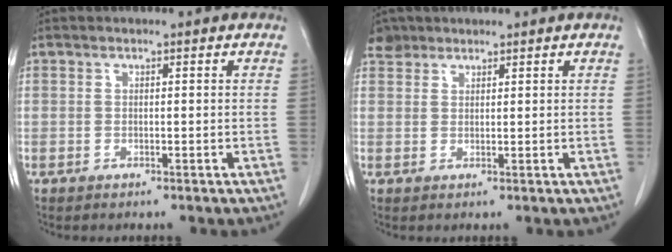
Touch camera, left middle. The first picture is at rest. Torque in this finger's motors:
{"motor_torque": [-0.28, -0.14, 0.03, 0.00]}